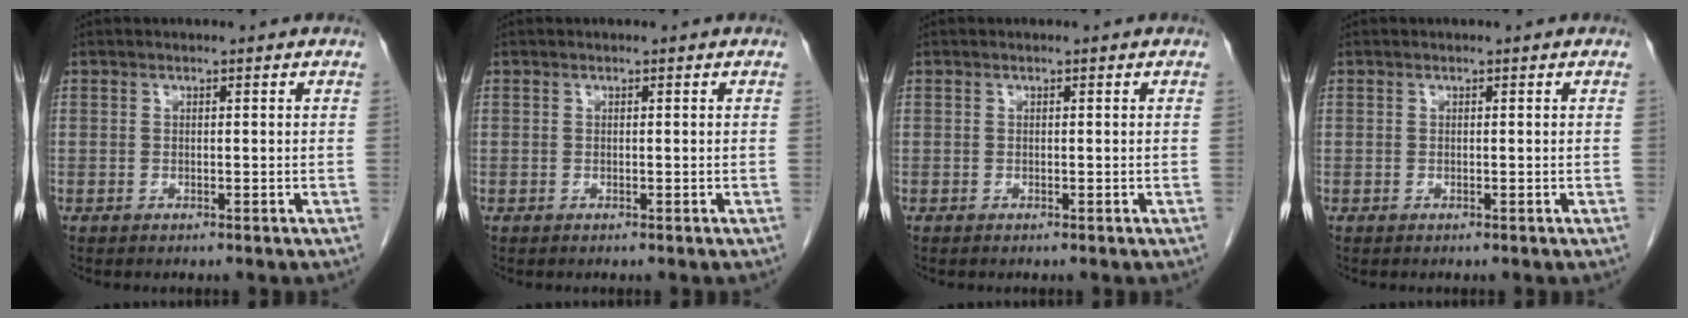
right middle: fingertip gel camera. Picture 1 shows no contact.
{"total": 0.0}
{"total": 0.0}
{"total": 0.0}